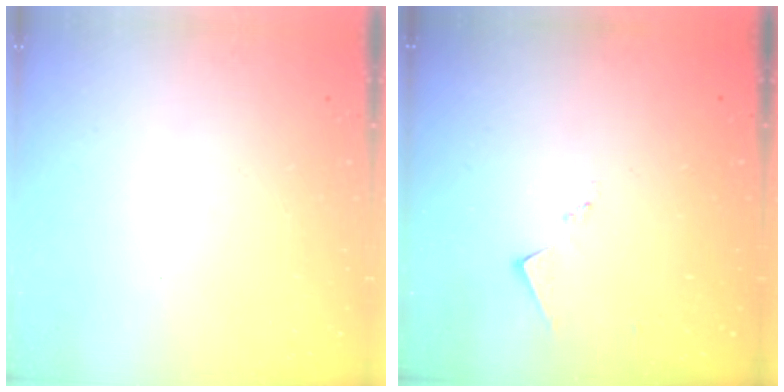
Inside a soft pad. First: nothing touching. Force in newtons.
{"total": 6.8, "press": 6.8, "slide": 0.3}